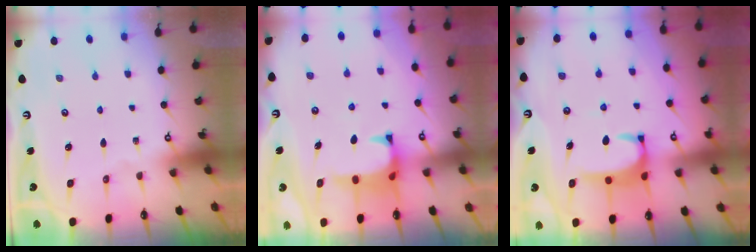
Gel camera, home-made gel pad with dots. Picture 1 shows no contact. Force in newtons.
{"total": 0.9, "press": 0.3, "slide": 0.8}
{"total": 3.6, "press": 3.5, "slide": 0.9}